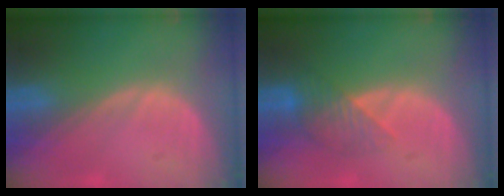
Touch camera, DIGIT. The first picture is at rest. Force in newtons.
{"total": 4.0, "press": 3.8, "slide": 1.0}